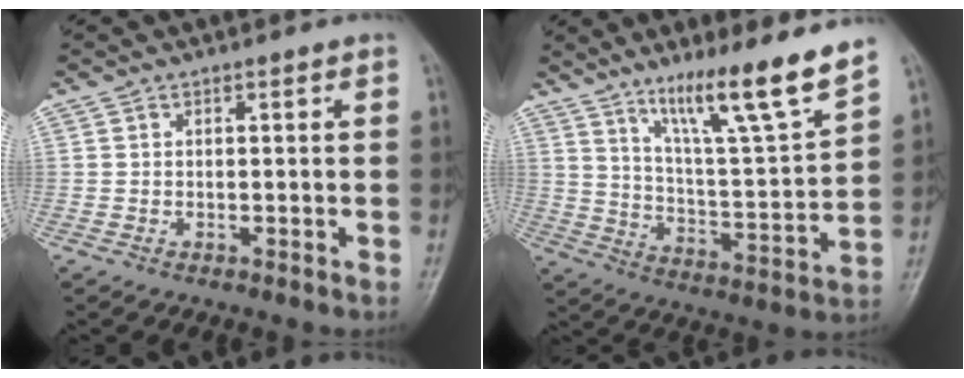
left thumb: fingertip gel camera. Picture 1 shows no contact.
{"total": 15.6, "force": [11.3, 0.9, 10.7], "torque": [-0.164, -0.073, 0.193]}